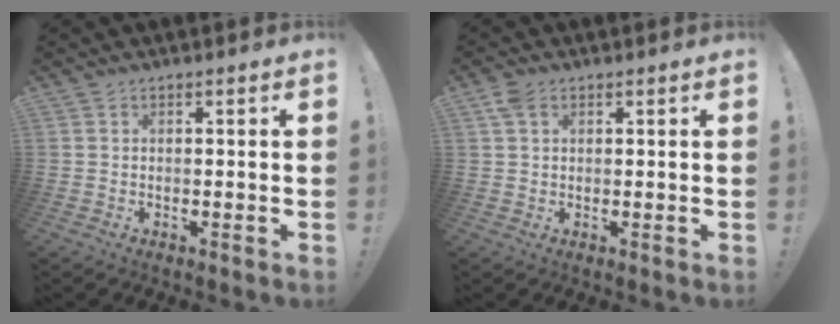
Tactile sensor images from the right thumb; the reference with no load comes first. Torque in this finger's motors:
{"motor_torque": [0.64, 0.54, 0.53, -0.12, -0.02]}